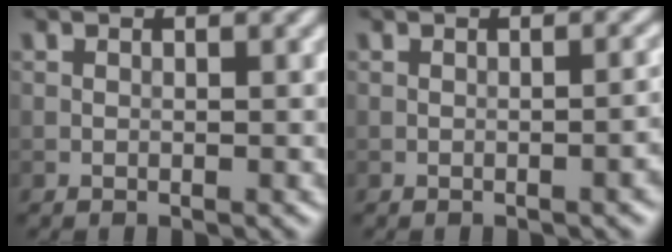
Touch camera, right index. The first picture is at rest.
{"total": 2.4, "force": [-0.6, 0.7, 2.2], "torque": [-0.020, 0.004, -0.007]}